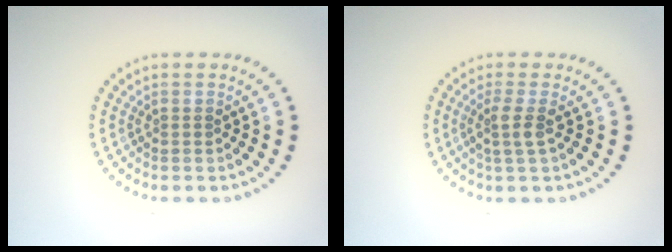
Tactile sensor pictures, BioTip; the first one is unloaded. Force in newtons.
{"total": 1.9, "press": 1.5, "slide": 1.2}